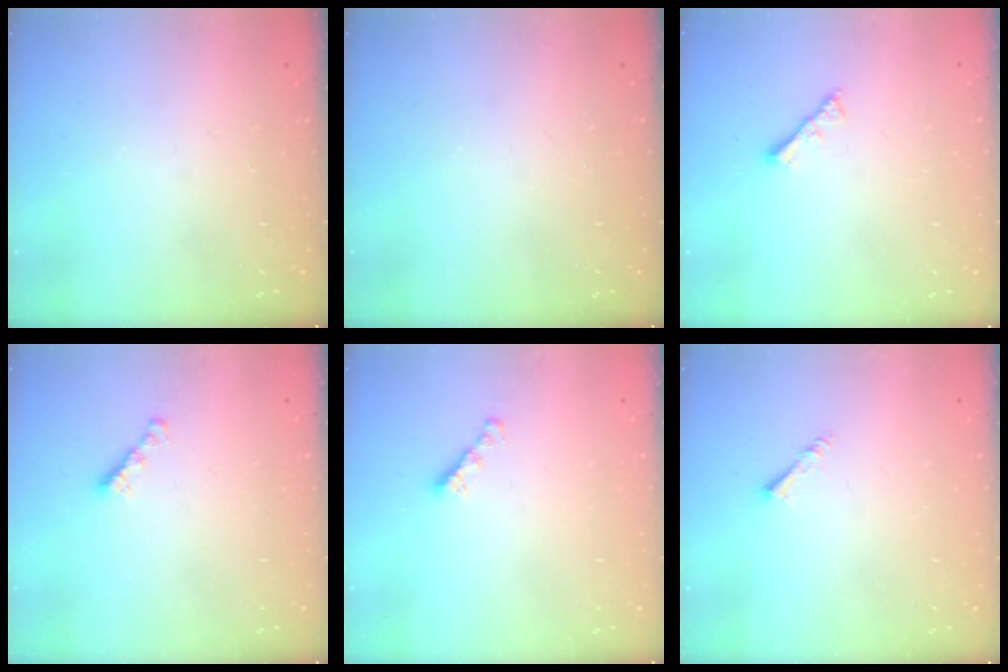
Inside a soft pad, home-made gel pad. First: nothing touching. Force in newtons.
{"total": 0.0}
{"total": 2.8, "press": 2.8, "slide": 0.6}
{"total": 2.2, "press": 2.1, "slide": 0.5}
{"total": 2.2, "press": 2.1, "slide": 0.5}
{"total": 1.6, "press": 1.6, "slide": 0.3}